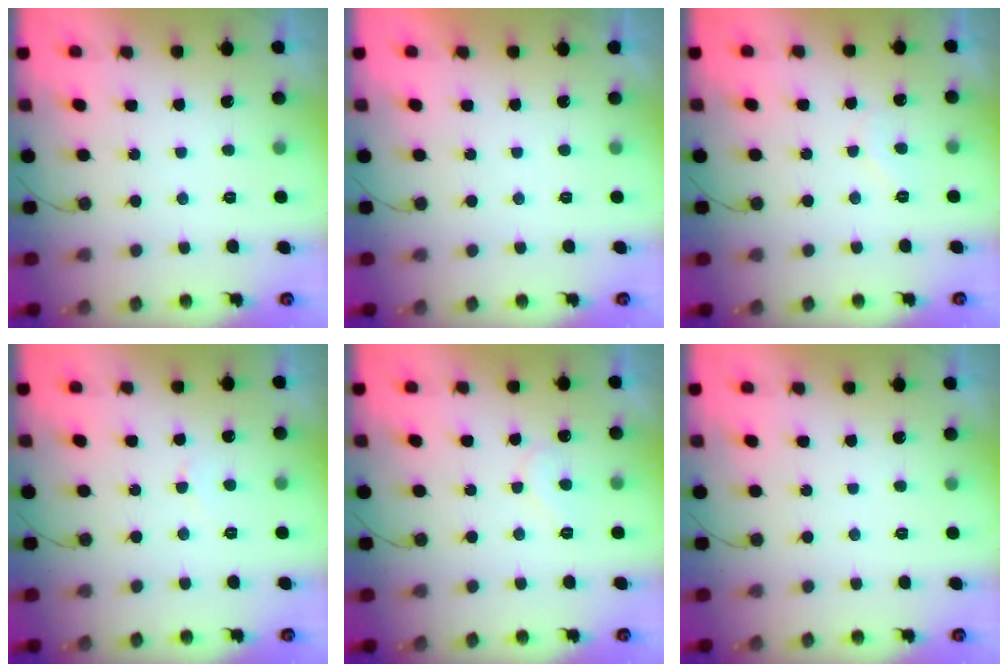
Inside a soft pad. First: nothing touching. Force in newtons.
{"total": 1.9, "press": 1.9, "slide": 0.0}
{"total": 4.3, "press": 4.3, "slide": 0.3}
{"total": 2.5, "press": 2.4, "slide": 0.3}
{"total": 6.3, "press": 6.3, "slide": 0.6}
{"total": 0.0}